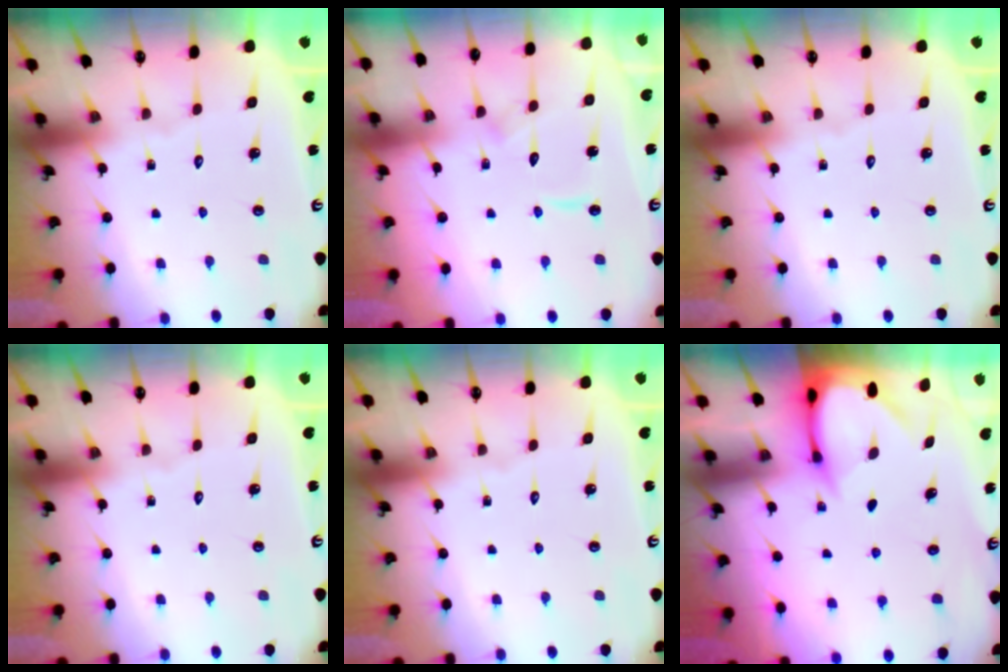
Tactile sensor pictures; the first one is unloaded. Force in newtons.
{"total": 8.9, "press": 8.9, "slide": 0.8}
{"total": 0.0}
{"total": 0.0}
{"total": 0.0}
{"total": 3.6, "press": 3.6, "slide": 0.3}